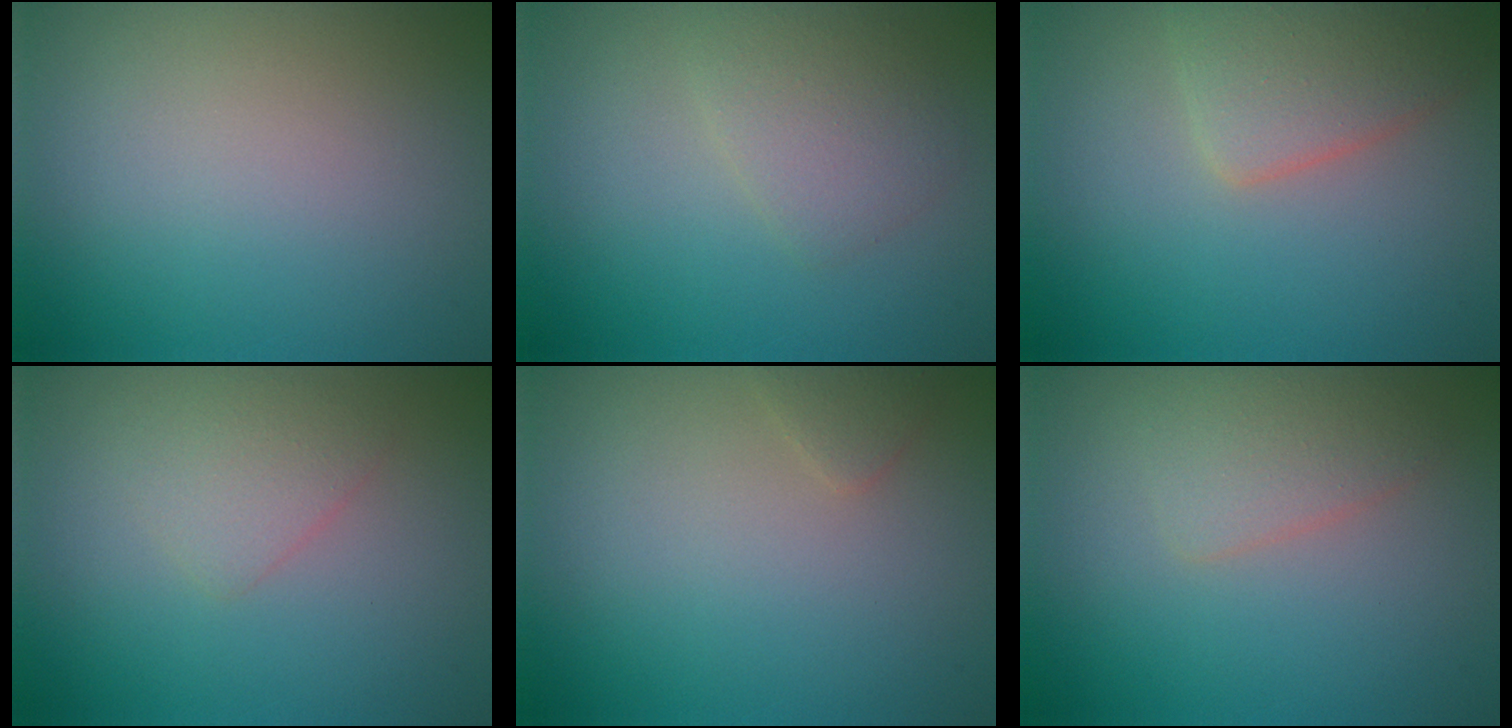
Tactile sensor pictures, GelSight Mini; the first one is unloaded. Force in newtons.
{"total": 2.4, "press": 2.4, "slide": 0.1}
{"total": 3.5, "press": 3.5, "slide": 0.3}
{"total": 1.7, "press": 1.7, "slide": 0.0}
{"total": 0.8, "press": 0.8, "slide": 0.1}
{"total": 2.3, "press": 2.3, "slide": 0.0}